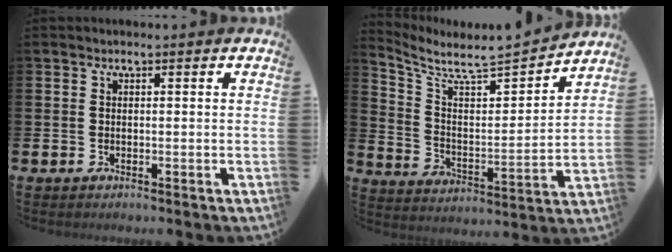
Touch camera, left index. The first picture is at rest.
{"total": 6.5, "force": [6.1, 0.8, 1.9], "torque": [-0.075, -0.058, 0.099]}